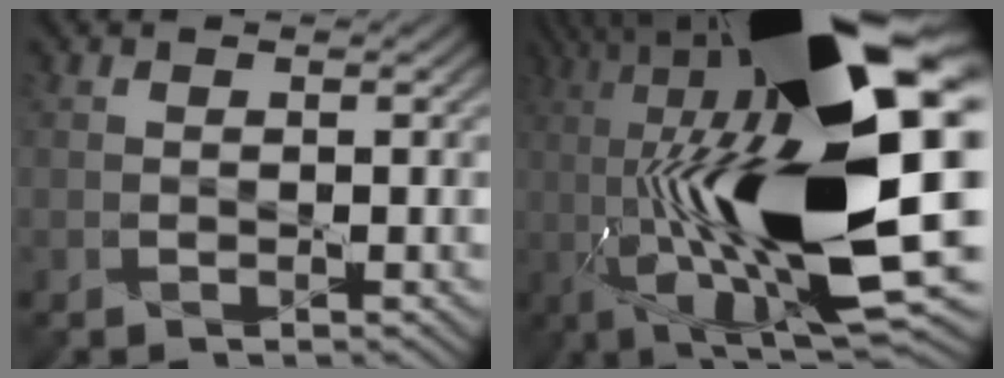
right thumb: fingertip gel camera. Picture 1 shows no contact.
{"total": 23.5, "force": [0.7, 7.2, 22.4], "torque": [-0.388, 0.013, -0.006]}